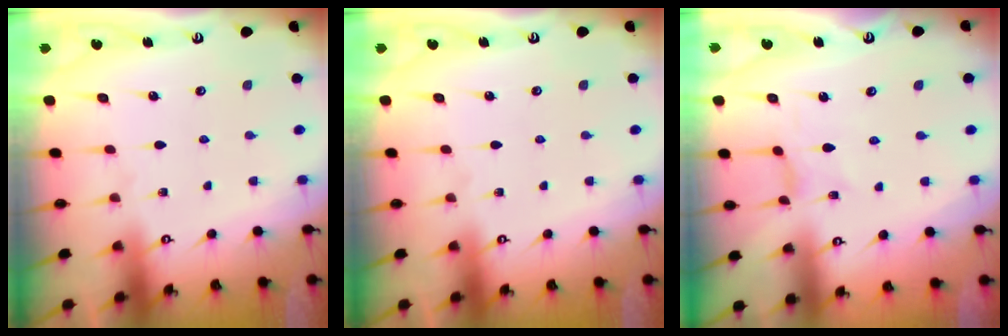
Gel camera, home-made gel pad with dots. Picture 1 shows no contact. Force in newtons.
{"total": 0.0}
{"total": 1.2, "press": 1.2, "slide": 0.0}